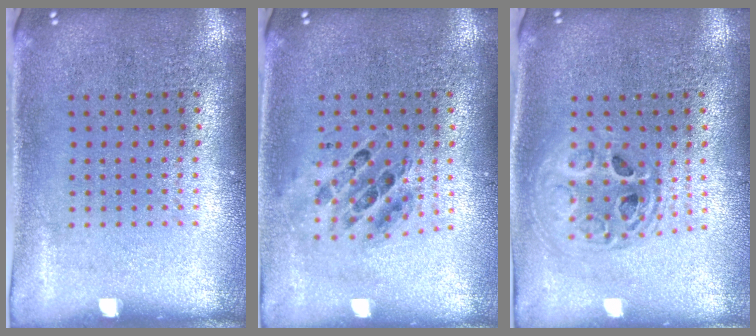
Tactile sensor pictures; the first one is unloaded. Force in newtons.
{"total": 0.7, "press": 0.7, "slide": 0.2}
{"total": 1.7, "press": 1.4, "slide": 0.9}